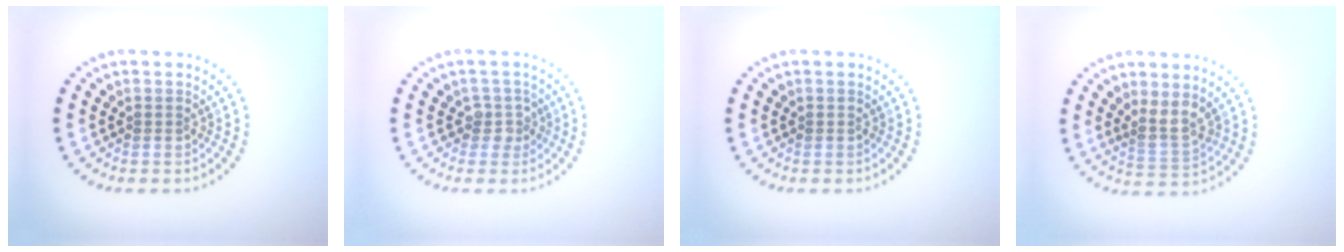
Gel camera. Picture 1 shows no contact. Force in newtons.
{"total": 1.8, "press": 1.4, "slide": 1.2}
{"total": 0.0}
{"total": 2.5, "press": 2.0, "slide": 1.5}